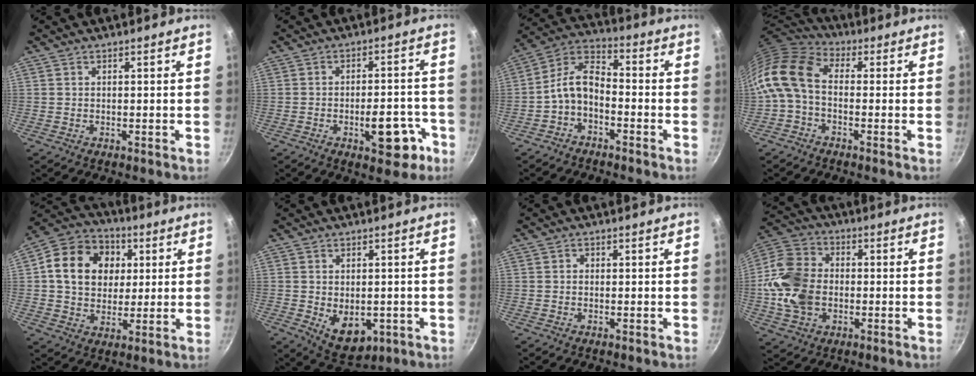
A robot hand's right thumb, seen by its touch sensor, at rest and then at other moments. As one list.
[{"total": 10.2, "force": [-4.3, 4.8, 7.9], "torque": [-0.075, 0.033, -0.050]}, {"total": 8.5, "force": [-3.3, 5.0, 6.0], "torque": [-0.115, 0.054, -0.073]}, {"total": 13.2, "force": [-1.1, 8.8, 9.7], "torque": [-0.201, 0.032, -0.044]}, {"total": 16.3, "force": [3.3, 13.1, 9.0], "torque": [-0.134, 0.013, 0.045]}, {"total": 8.1, "force": [-1.4, 5.4, 5.8], "torque": [-0.067, -0.010, -0.002]}, {"total": 0.8, "force": [0.0, 0.7, 0.3], "torque": [-0.003, 0.004, -0.002]}, {"total": 14.6, "force": [-1.5, 11.1, 9.4], "torque": [-0.168, 0.020, -0.040]}]